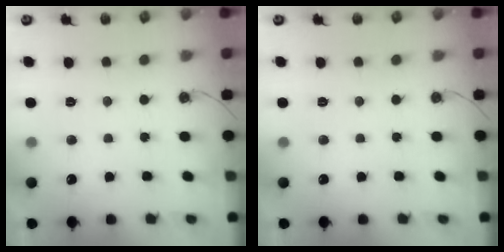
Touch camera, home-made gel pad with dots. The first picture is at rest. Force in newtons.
{"total": 0.0}